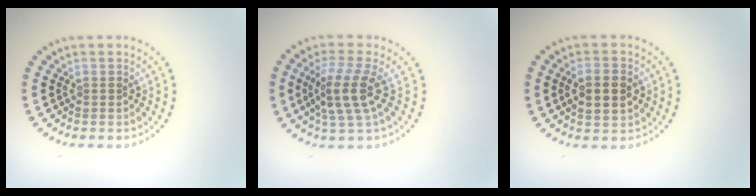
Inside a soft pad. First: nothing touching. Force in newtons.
{"total": 3.9, "press": 3.3, "slide": 2.1}
{"total": 3.3, "press": 3.3, "slide": 0.1}